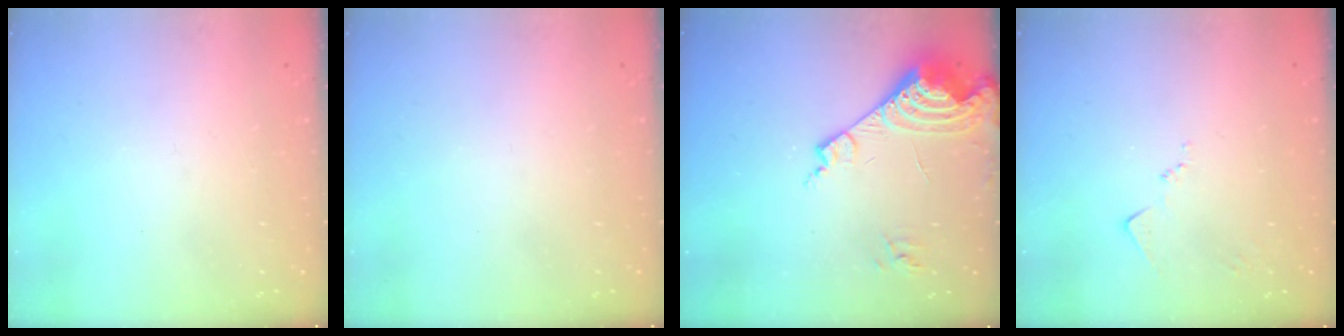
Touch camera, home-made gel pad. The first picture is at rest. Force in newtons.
{"total": 0.0}
{"total": 14.7, "press": 14.7, "slide": 1.4}
{"total": 7.8, "press": 7.8, "slide": 0.5}